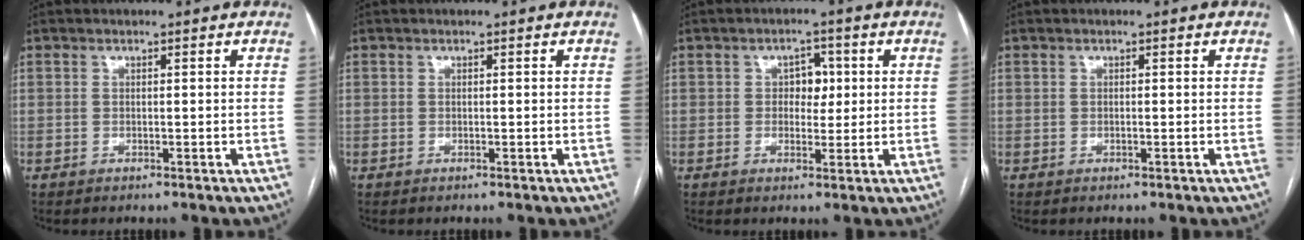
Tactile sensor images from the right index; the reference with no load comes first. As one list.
[{"total": 0.0}, {"total": 3.5, "force": [0.6, 2.4, 2.6], "torque": [-0.031, 0.010, 0.010]}, {"total": 0.0}]